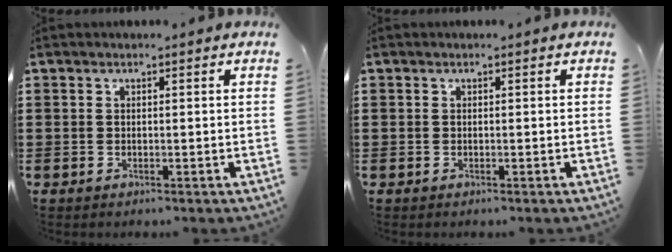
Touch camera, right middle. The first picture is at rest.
{"total": 0.0}